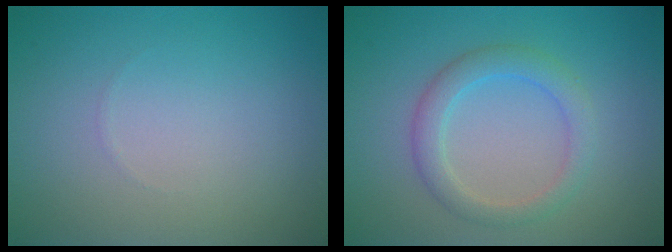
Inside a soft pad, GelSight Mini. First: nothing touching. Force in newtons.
{"total": 1.9, "press": 1.9, "slide": 0.2}